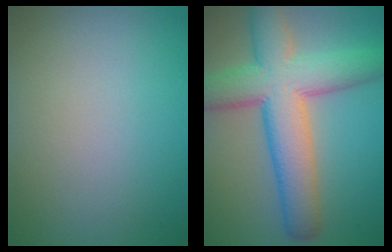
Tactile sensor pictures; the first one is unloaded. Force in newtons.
{"total": 9.5, "press": 9.5, "slide": 0.4}